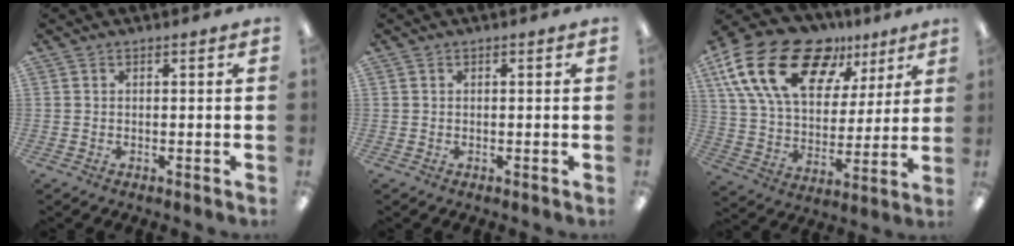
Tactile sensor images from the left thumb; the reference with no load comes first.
{"total": 0.0}
{"total": 23.2, "force": [12.5, 13.2, 14.4], "torque": [-0.268, -0.057, 0.224]}